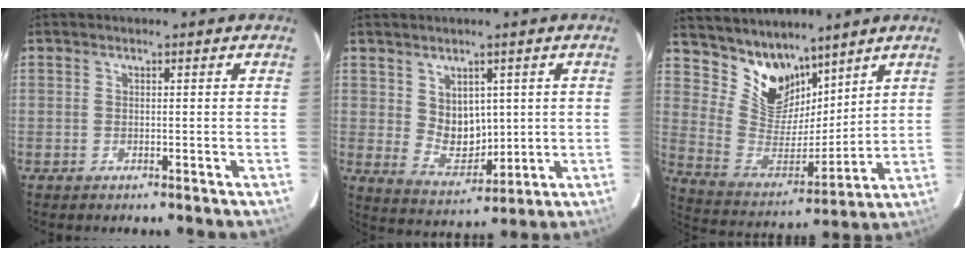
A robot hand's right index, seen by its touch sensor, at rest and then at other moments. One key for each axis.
{"total": 7.2, "fx": 2.2, "fy": 5.6, "fz": 3.9, "tx": -0.065, "ty": -0.006, "tz": 0.061}
{"total": 13.5, "fx": 10.0, "fy": 7.6, "fz": 4.8, "tx": -0.102, "ty": 0.000, "tz": 0.200}